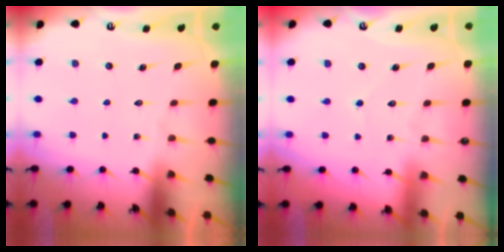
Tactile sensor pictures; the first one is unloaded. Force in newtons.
{"total": 2.6, "press": 2.6, "slide": 0.3}